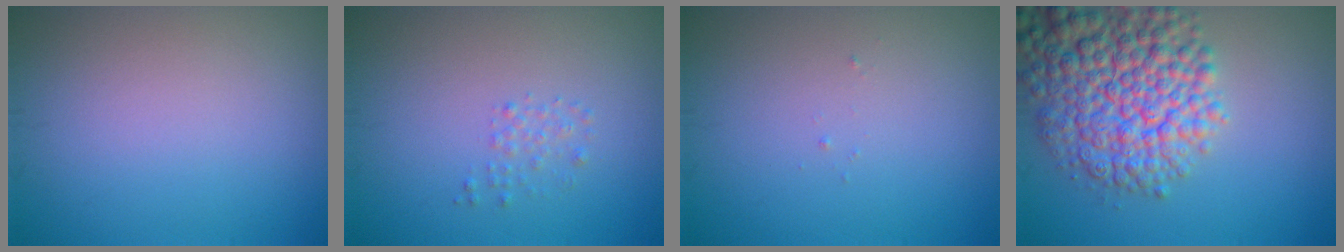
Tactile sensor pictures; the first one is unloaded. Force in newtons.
{"total": 1.0, "press": 1.0, "slide": 0.0}
{"total": 0.0}
{"total": 9.5, "press": 9.4, "slide": 0.4}